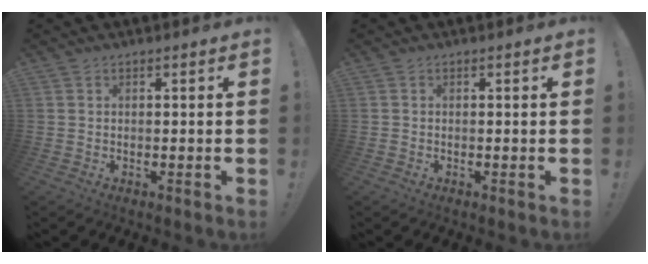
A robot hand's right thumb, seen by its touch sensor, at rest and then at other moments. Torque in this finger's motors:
{"motor_torque": [-0.07, -0.20, -0.11, 0.04, 0.04]}